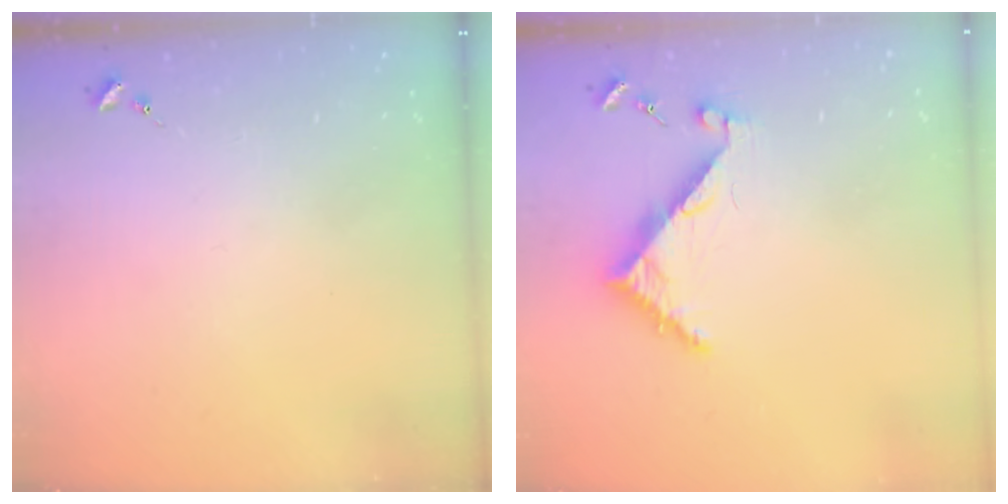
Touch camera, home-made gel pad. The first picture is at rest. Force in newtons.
{"total": 6.3, "press": 6.3, "slide": 0.5}